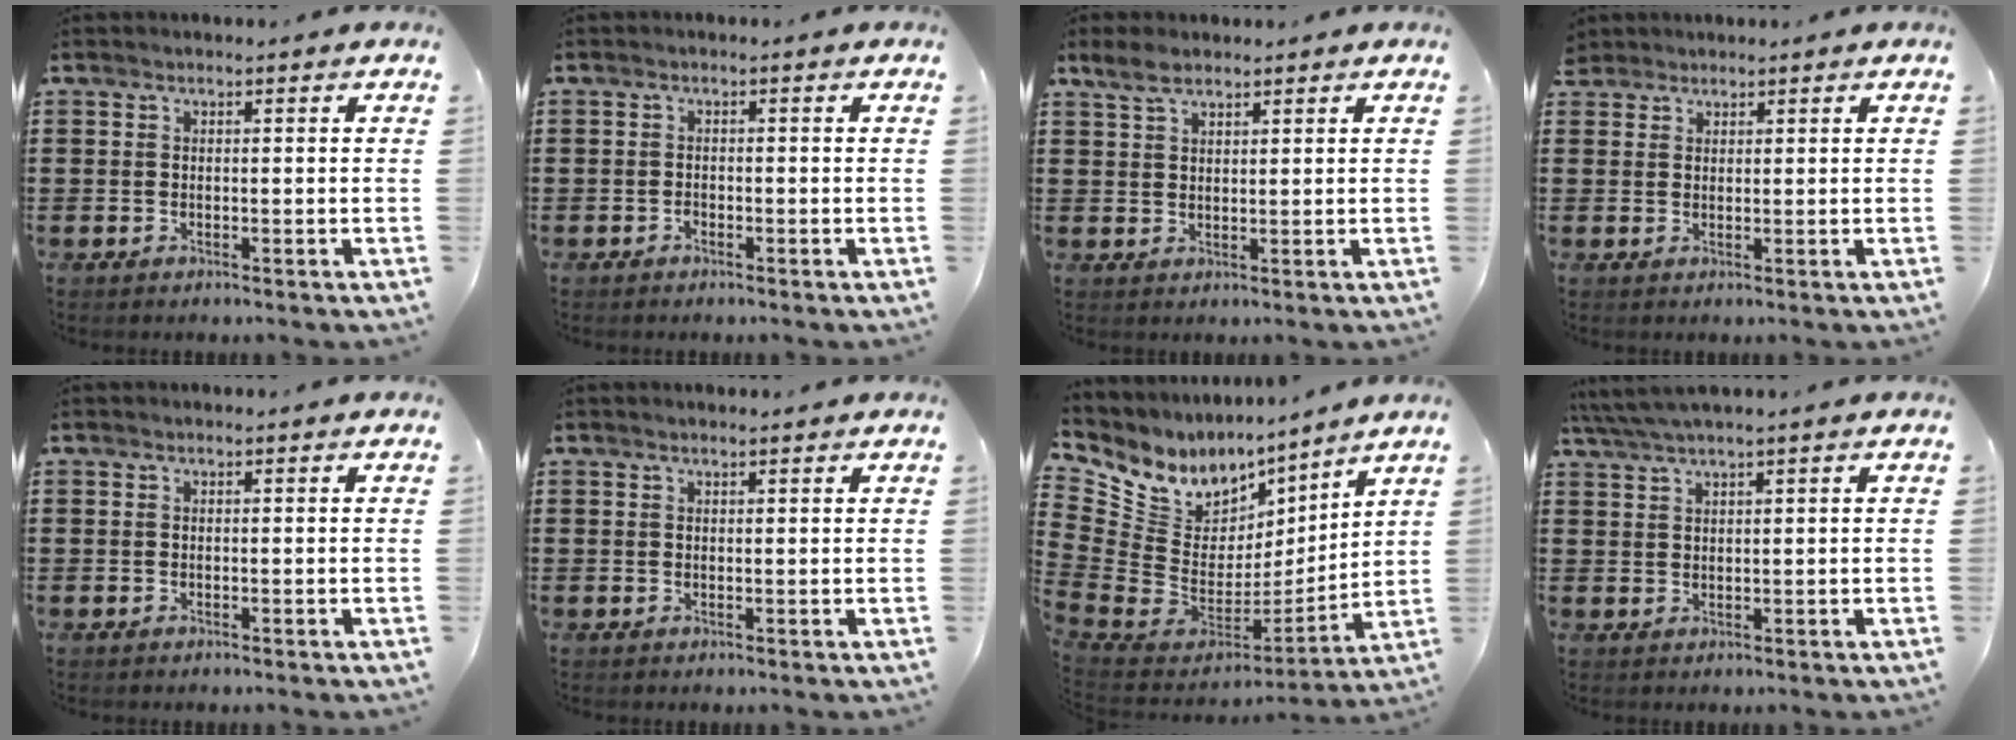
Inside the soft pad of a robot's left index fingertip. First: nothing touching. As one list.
[{"total": 0.6, "force": [-0.4, 0.3, 0.2], "torque": [-0.008, 0.000, -0.009]}, {"total": 3.2, "force": [2.5, 1.4, 1.5], "torque": [-0.035, 0.007, 0.047]}, {"total": 1.8, "force": [1.5, 0.9, -0.1], "torque": [-0.003, 0.005, 0.031]}, {"total": 0.0}, {"total": 0.8, "force": [0.7, 0.0, 0.3], "torque": [-0.007, -0.001, 0.015]}, {"total": 8.0, "force": [5.1, 5.8, 2.0], "torque": [-0.096, -0.051, 0.093]}, {"total": 2.8, "force": [2.3, -0.3, 1.6], "torque": [-0.036, 0.002, 0.042]}]